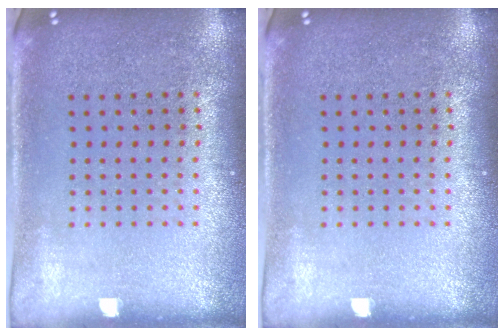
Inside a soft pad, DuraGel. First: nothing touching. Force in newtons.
{"total": 0.0}